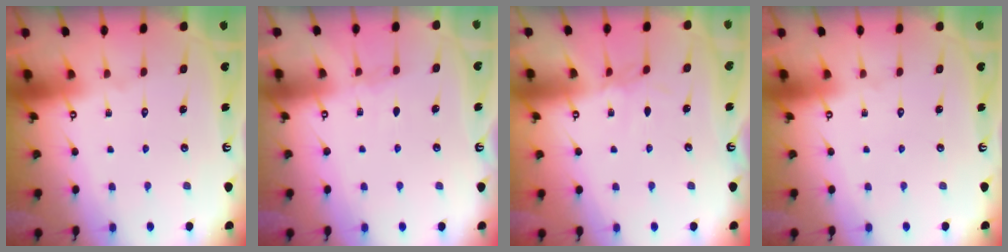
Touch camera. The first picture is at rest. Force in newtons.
{"total": 2.6, "press": 2.6, "slide": 0.4}
{"total": 2.8, "press": 2.7, "slide": 0.5}
{"total": 0.0}